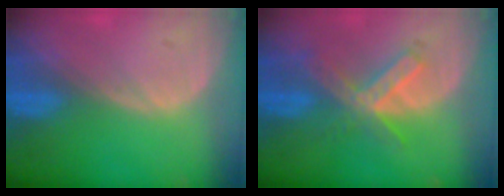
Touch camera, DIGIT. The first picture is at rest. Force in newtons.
{"total": 6.3, "press": 5.8, "slide": 2.4}